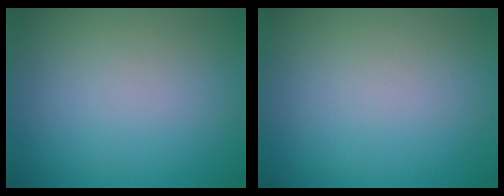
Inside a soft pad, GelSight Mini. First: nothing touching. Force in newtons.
{"total": 0.0}